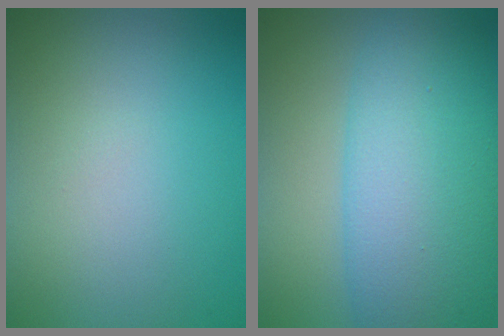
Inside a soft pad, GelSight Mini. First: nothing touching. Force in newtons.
{"total": 10.6, "press": 10.6, "slide": 0.1}